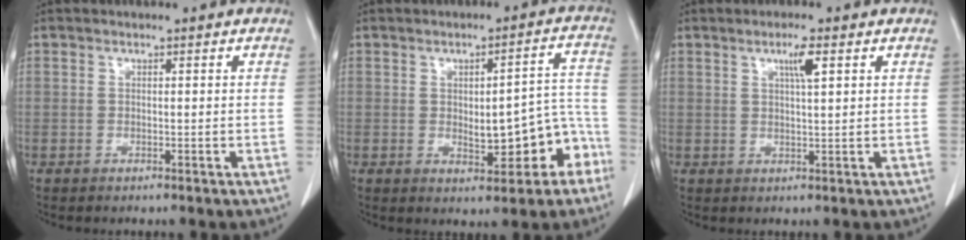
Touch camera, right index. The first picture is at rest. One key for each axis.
{"total": 9.4, "fx": -3.0, "fy": 3.3, "fz": 8.2, "tx": -0.088, "ty": 0.033, "tz": -0.030}
{"total": 3.3, "fx": 1.6, "fy": 0.0, "fz": 2.9, "tx": -0.051, "ty": -0.002, "tz": 0.027}